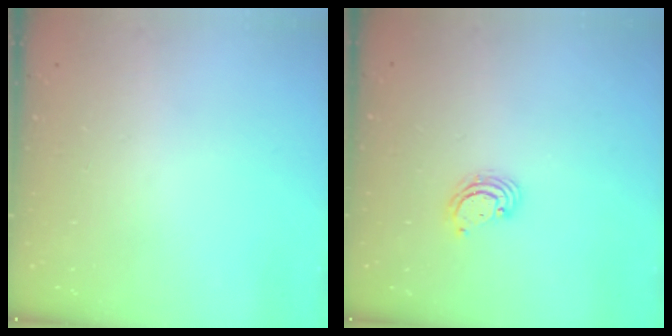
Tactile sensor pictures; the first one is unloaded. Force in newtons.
{"total": 3.5, "press": 3.5, "slide": 0.2}